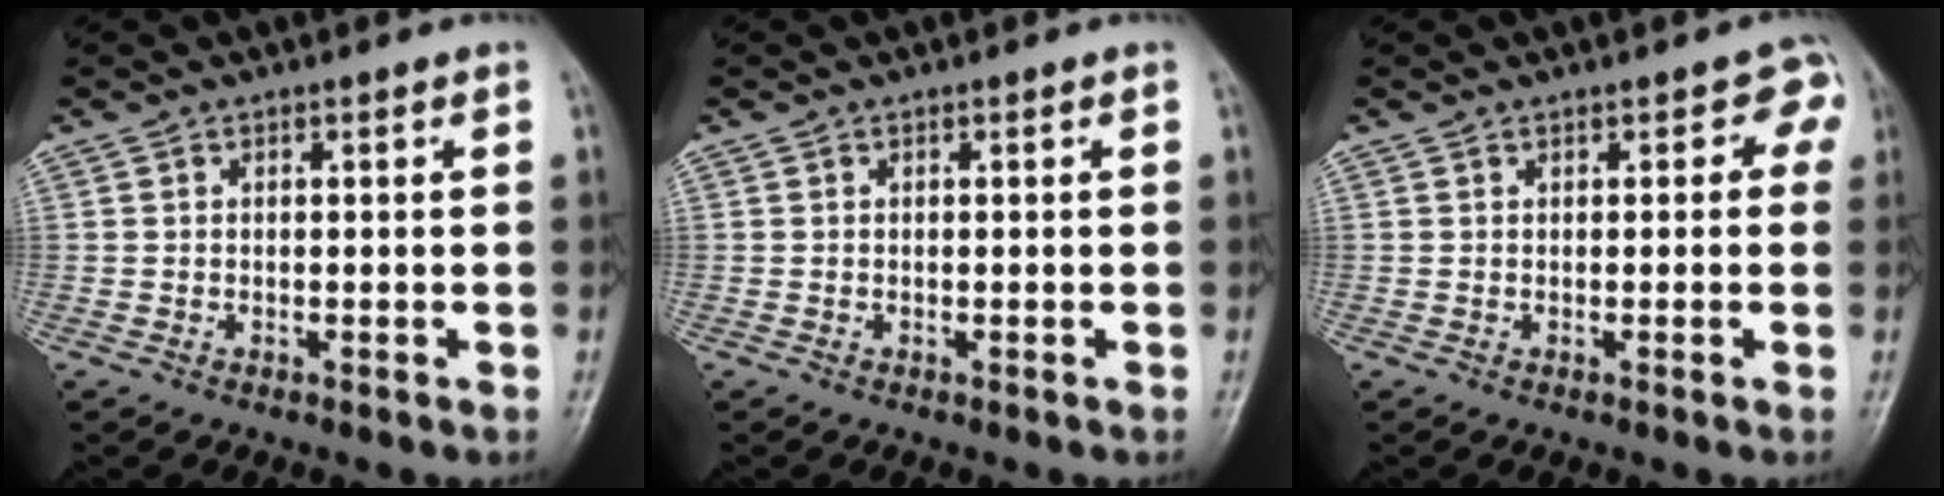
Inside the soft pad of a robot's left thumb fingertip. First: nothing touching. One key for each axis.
{"total": 0.0}
{"total": 2.7, "fx": 1.1, "fy": 1.9, "fz": 1.6, "tx": 0.013, "ty": 0.004, "tz": 0.004}